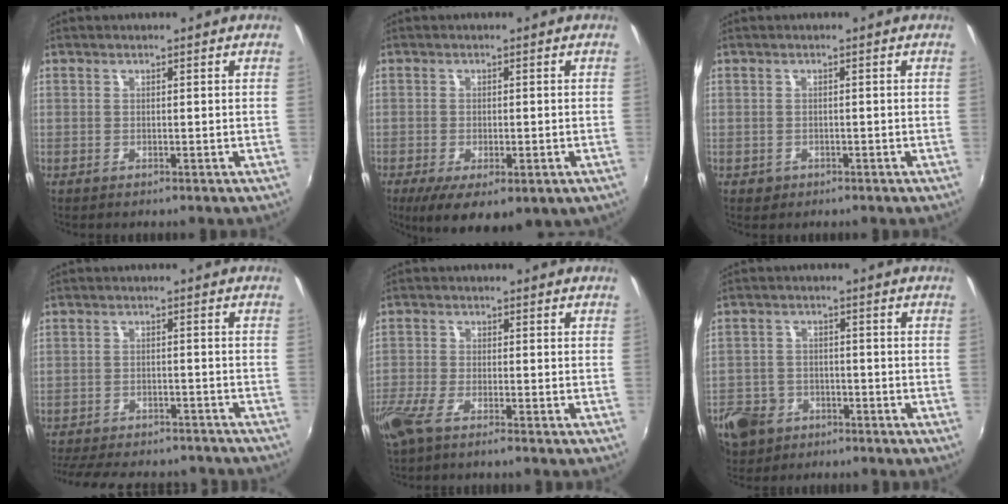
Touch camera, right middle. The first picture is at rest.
{"total": 9.5, "force": [-4.5, 3.9, 7.4], "torque": [-0.137, -0.037, -0.063]}
{"total": 1.6, "force": [-0.7, 1.4, 0.4], "torque": [-0.010, -0.002, -0.007]}
{"total": 18.5, "force": [-15.8, 6.3, 7.3], "torque": [-0.166, -0.003, -0.213]}
{"total": 6.7, "force": [-4.8, 1.6, 4.5], "torque": [-0.115, -0.022, -0.095]}
{"total": 10.5, "force": [-5.6, 8.0, 3.8], "torque": [-0.117, 0.007, -0.088]}